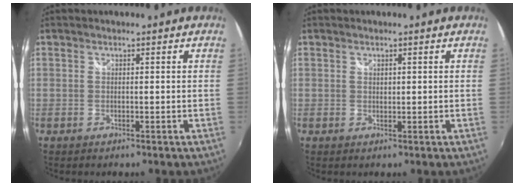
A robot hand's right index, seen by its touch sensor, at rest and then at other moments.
{"total": 1.4, "force": [0.7, 1.0, 0.7], "torque": [-0.006, 0.001, 0.013]}